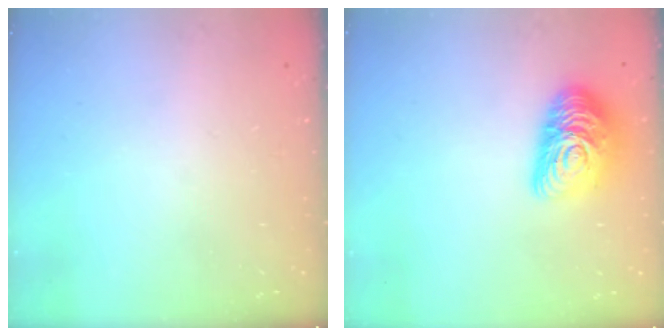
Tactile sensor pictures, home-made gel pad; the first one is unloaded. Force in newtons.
{"total": 13.9, "press": 13.9, "slide": 0.7}